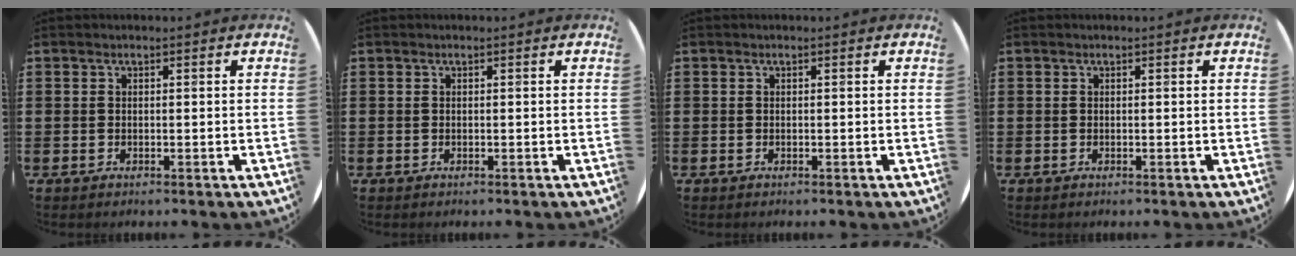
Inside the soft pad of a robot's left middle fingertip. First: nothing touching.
{"total": 0.0}
{"total": 0.0}
{"total": 0.0}